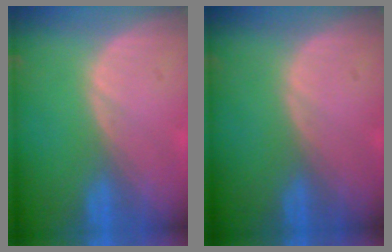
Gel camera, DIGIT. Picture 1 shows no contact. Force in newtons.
{"total": 0.0}